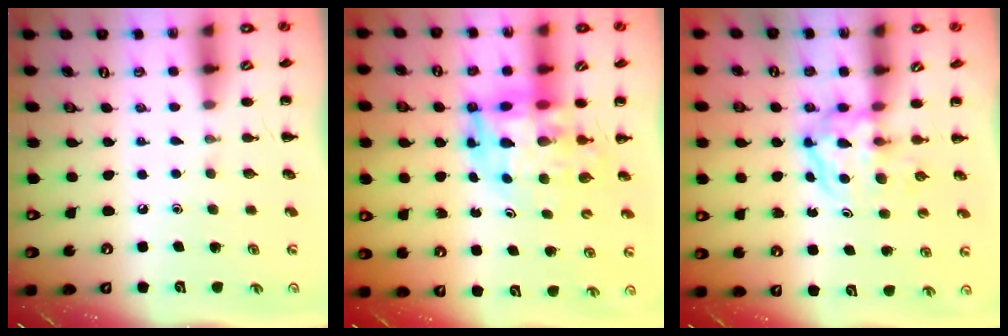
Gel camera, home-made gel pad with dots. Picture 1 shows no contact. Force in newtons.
{"total": 9.7, "press": 9.2, "slide": 3.0}
{"total": 3.9, "press": 3.9, "slide": 0.5}